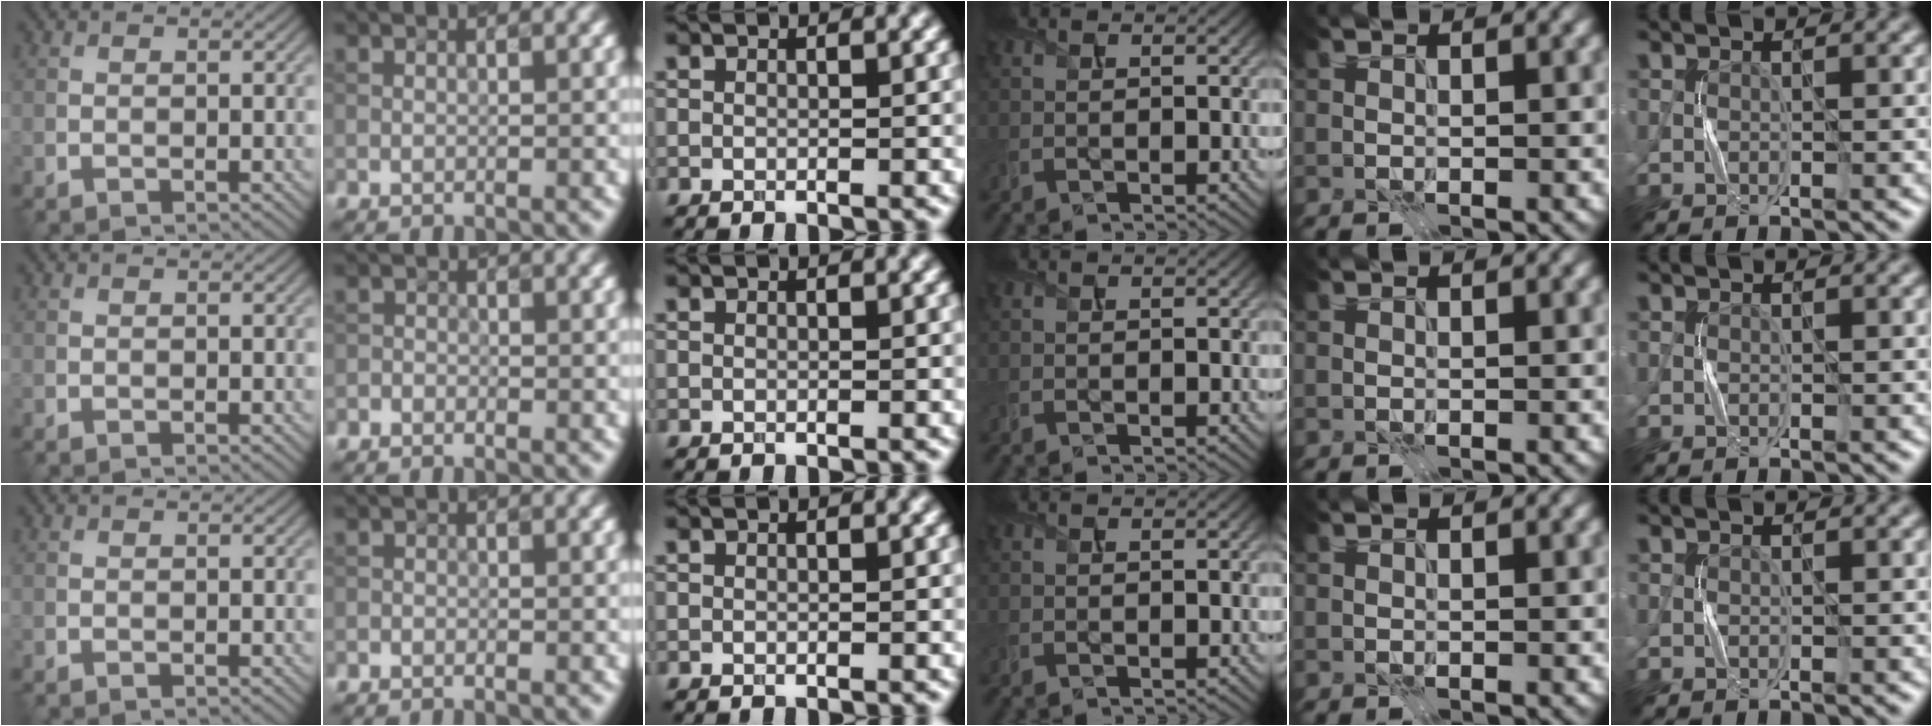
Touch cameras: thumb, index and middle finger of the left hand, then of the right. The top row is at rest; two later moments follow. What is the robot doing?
{"motion": "press", "object": "sticky note"}